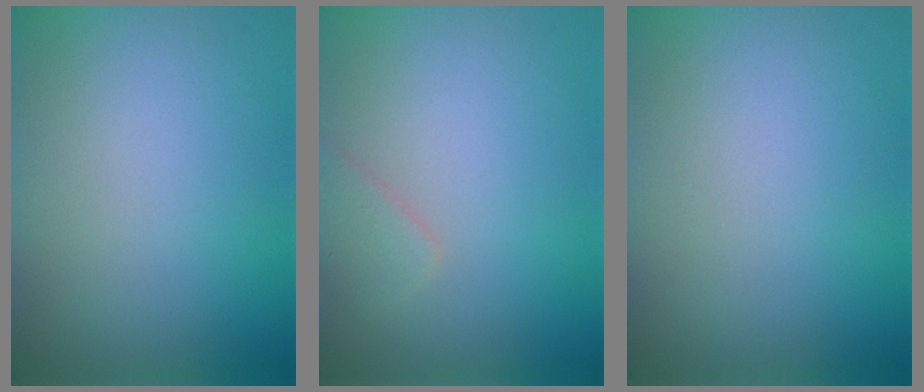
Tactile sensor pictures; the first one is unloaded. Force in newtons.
{"total": 1.2, "press": 1.2, "slide": 0.0}
{"total": 0.0}